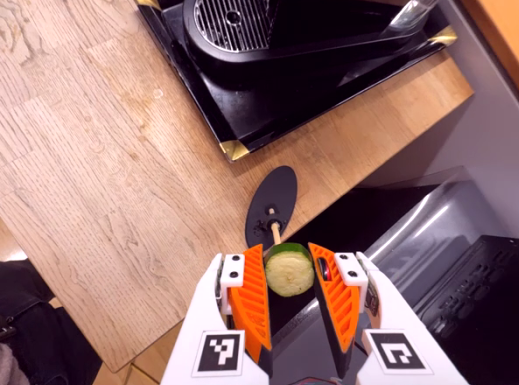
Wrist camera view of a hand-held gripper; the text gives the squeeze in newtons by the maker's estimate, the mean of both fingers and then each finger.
{"total": 9.8, "left": 9.9, "right": 9.7}